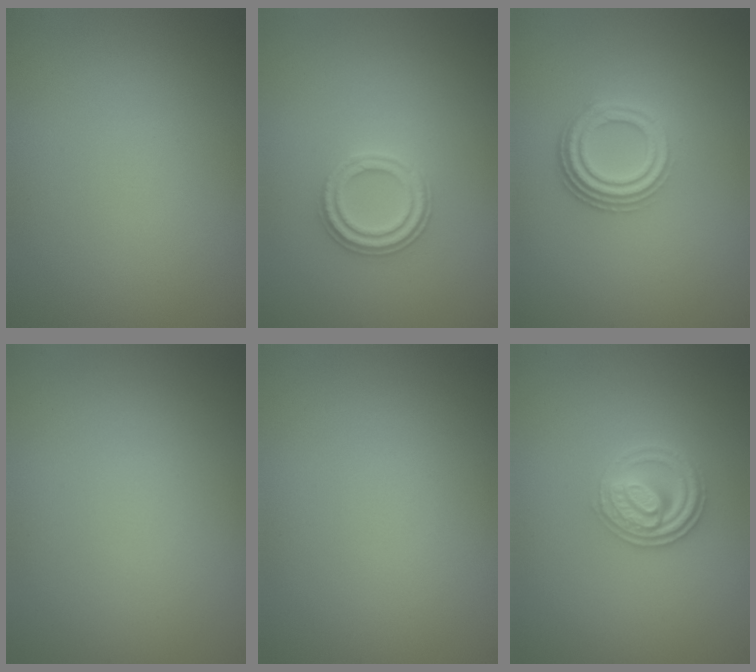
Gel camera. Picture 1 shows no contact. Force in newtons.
{"total": 2.4, "press": 2.4, "slide": 0.2}
{"total": 4.1, "press": 3.1, "slide": 2.7}
{"total": 0.0}
{"total": 0.0}
{"total": 2.8, "press": 2.6, "slide": 1.0}